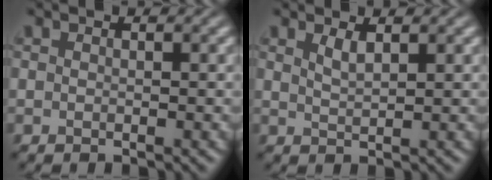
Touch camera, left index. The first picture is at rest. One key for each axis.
{"total": 1.4, "fx": 1.0, "fy": 0.4, "fz": 1.0, "tx": -0.020, "ty": -0.001, "tz": 0.020}